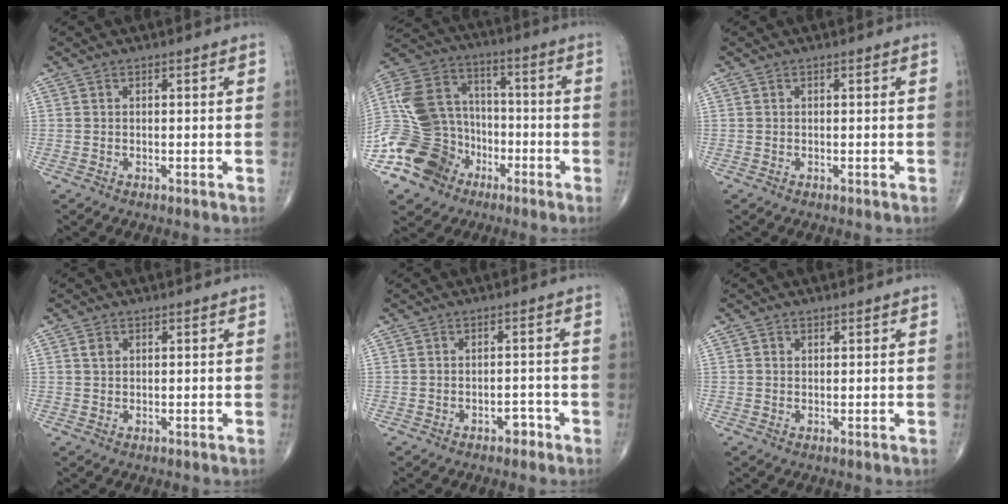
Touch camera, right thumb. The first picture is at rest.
{"total": 20.1, "force": [-7.4, 16.4, 9.0], "torque": [-0.164, 0.070, -0.129]}
{"total": 0.0}
{"total": 1.6, "force": [0.6, 1.2, 0.9], "torque": [-0.010, -0.002, 0.011]}
{"total": 2.2, "force": [-1.4, 1.3, 1.1], "torque": [-0.006, 0.010, -0.020]}
{"total": 1.0, "force": [0.4, 0.9, 0.2], "torque": [0.003, -0.002, 0.005]}